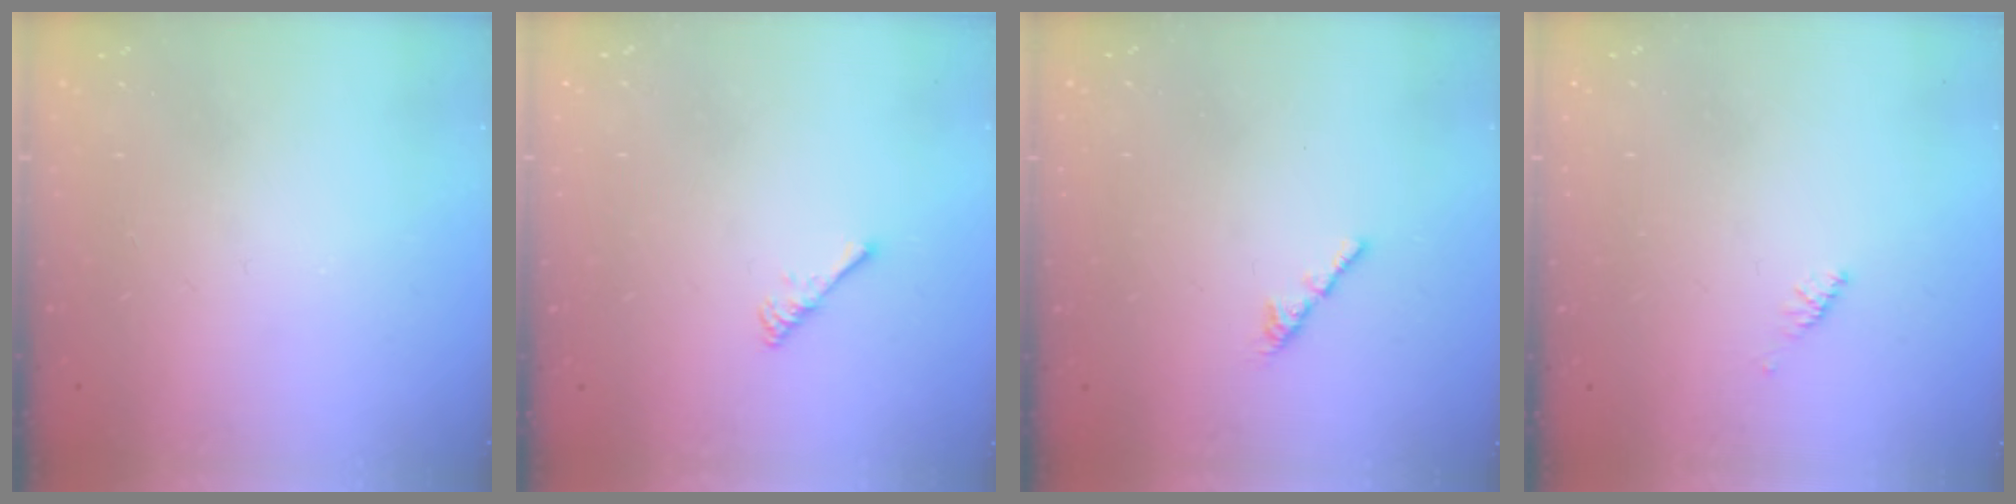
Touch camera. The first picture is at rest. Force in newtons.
{"total": 2.5, "press": 2.5, "slide": 0.4}
{"total": 2.1, "press": 2.0, "slide": 0.7}
{"total": 2.4, "press": 2.3, "slide": 0.7}